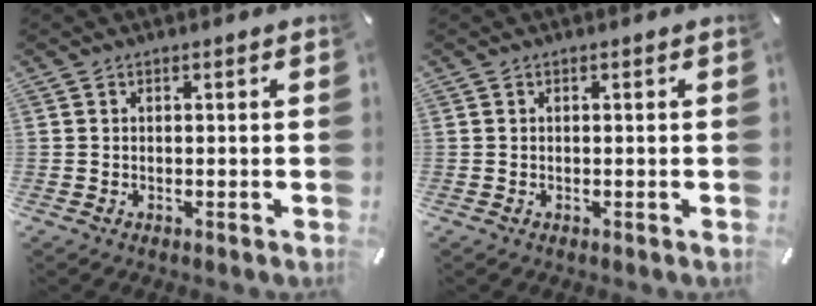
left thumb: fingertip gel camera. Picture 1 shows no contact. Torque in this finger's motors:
{"motor_torque": [0.00, 0.00, -0.02, 0.03, 0.00]}